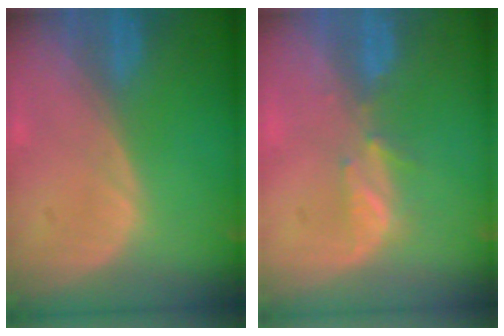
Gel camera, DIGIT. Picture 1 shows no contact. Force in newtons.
{"total": 2.7, "press": 2.6, "slide": 0.8}